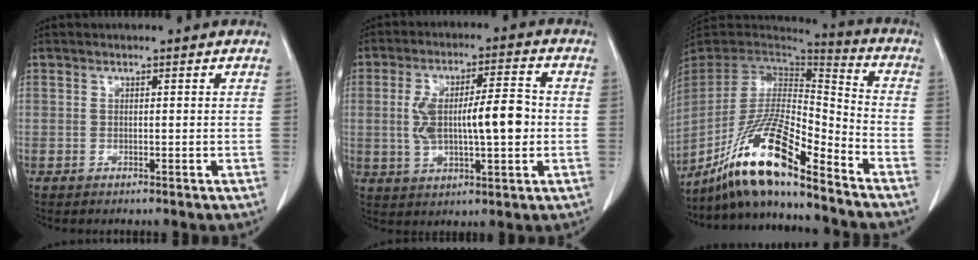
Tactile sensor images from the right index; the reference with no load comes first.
{"total": 11.6, "force": [-0.2, 3.2, 11.2], "torque": [-0.204, 0.020, 0.003]}
{"total": 16.9, "force": [-12.4, 1.4, 11.4], "torque": [-0.222, -0.006, -0.229]}